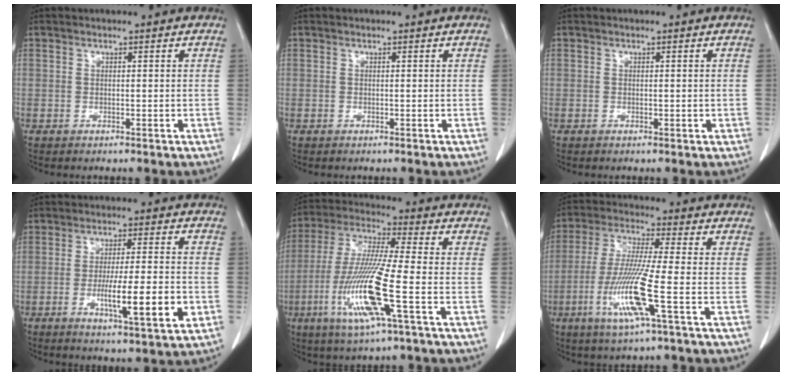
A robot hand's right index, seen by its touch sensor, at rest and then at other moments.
{"total": 0.0}
{"total": 0.8, "force": [-0.1, 0.5, 0.7], "torque": [-0.010, 0.000, 0.002]}
{"total": 10.9, "force": [-3.1, 0.8, 10.4], "torque": [-0.168, -0.013, -0.049]}
{"total": 15.0, "force": [-4.7, 0.2, 14.2], "torque": [-0.299, -0.019, -0.095]}
{"total": 11.8, "force": [-3.9, -0.3, 11.1], "torque": [-0.232, -0.020, -0.082]}